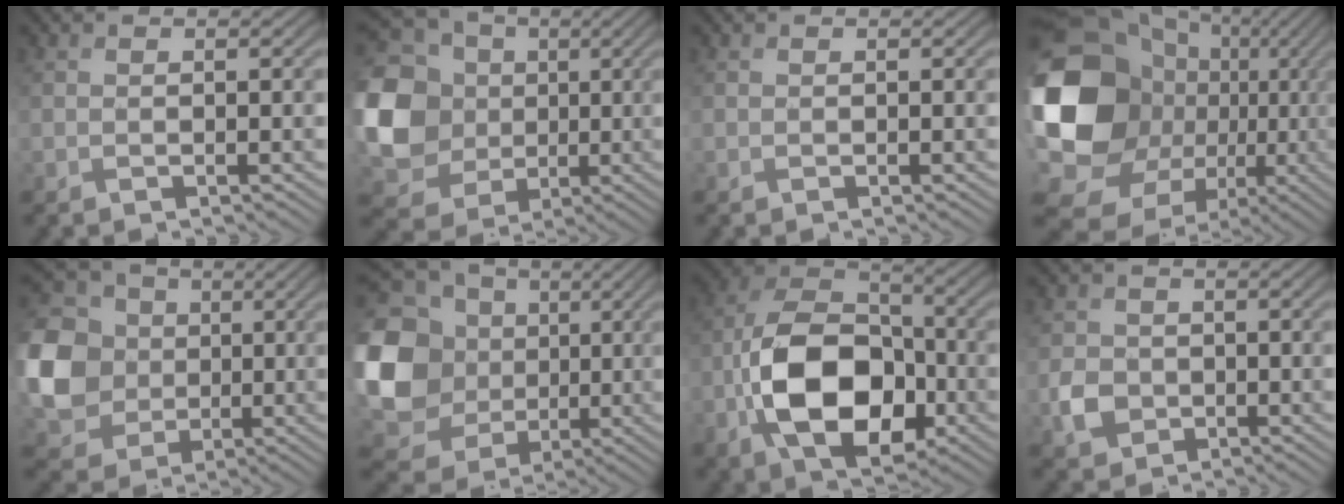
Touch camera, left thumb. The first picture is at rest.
{"total": 16.4, "force": [0.2, 14.3, 8.1], "torque": [-0.280, 0.006, -0.001]}
{"total": 0.0}
{"total": 21.3, "force": [-1.9, 17.3, 12.3], "torque": [-0.314, -0.024, -0.025]}
{"total": 12.9, "force": [-0.5, 11.1, 6.6], "torque": [-0.206, -0.005, -0.031]}
{"total": 19.3, "force": [1.1, 16.7, 9.6], "torque": [-0.292, 0.006, 0.026]}
{"total": 13.9, "force": [-4.6, 8.7, 9.8], "torque": [-0.185, -0.011, -0.103]}
{"total": 3.4, "force": [-1.5, 2.9, 1.0], "torque": [-0.015, -0.005, -0.040]}